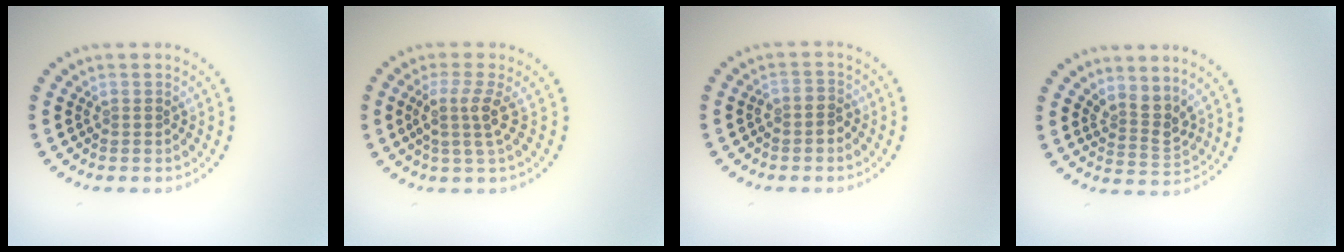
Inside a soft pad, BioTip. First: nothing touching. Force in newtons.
{"total": 2.7, "press": 2.0, "slide": 1.8}
{"total": 1.2, "press": 1.0, "slide": 0.7}
{"total": 2.7, "press": 2.0, "slide": 1.8}